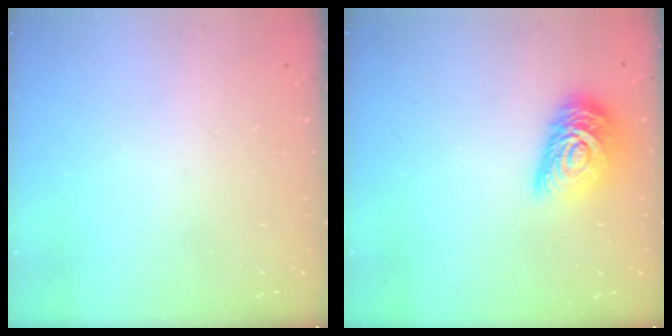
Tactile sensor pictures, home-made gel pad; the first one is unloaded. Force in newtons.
{"total": 13.8, "press": 13.8, "slide": 0.9}